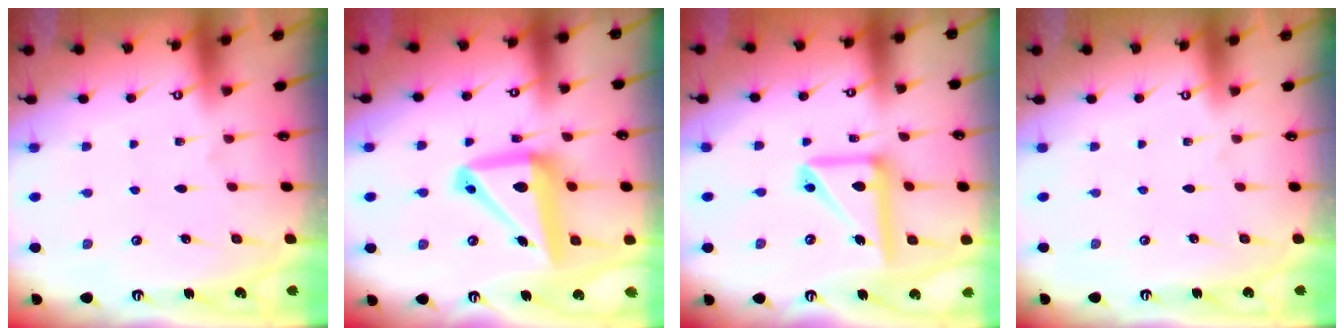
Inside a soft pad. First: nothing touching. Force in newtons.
{"total": 15.5, "press": 15.3, "slide": 2.2}
{"total": 14.8, "press": 14.6, "slide": 2.4}
{"total": 0.0}